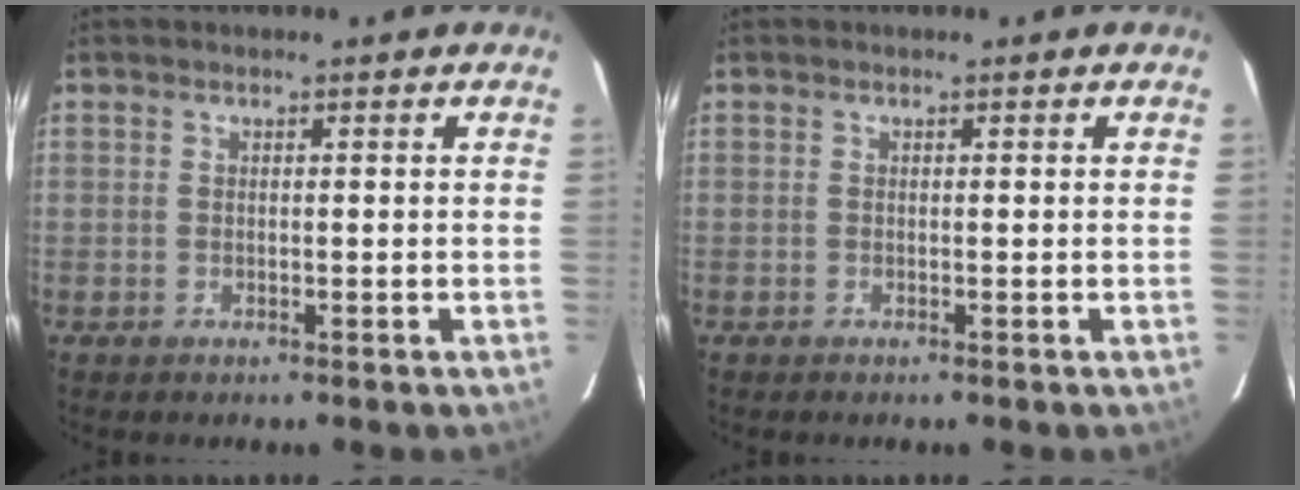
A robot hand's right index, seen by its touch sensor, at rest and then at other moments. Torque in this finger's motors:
{"motor_torque": [0.05, 0.00, -0.03, 0.01]}